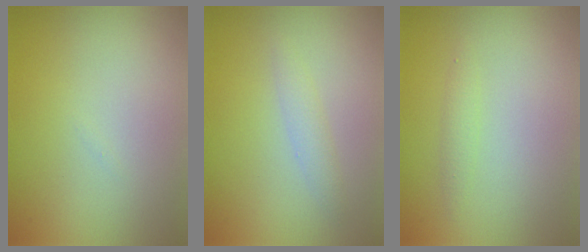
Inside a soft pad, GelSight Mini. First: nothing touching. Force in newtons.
{"total": 1.3, "press": 1.3, "slide": 0.0}
{"total": 0.9, "press": 0.9, "slide": 0.0}